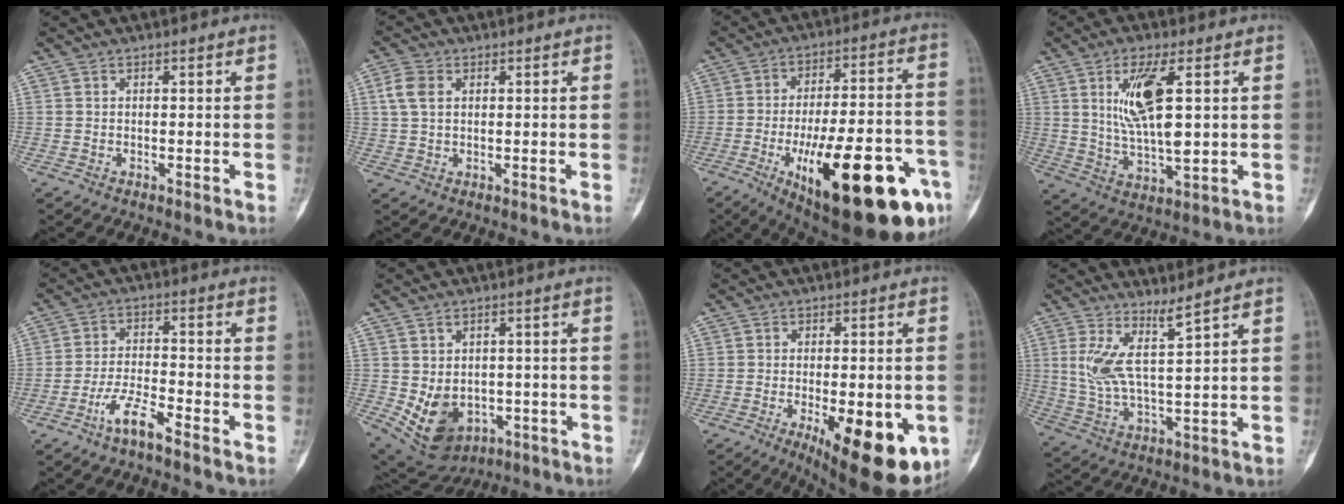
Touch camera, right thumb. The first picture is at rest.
{"total": 4.5, "force": [1.3, 3.1, 3.0], "torque": [-0.064, 0.008, 0.024]}
{"total": 30.5, "force": [-12.4, 10.1, 26.0], "torque": [-0.337, 0.033, -0.168]}
{"total": 12.3, "force": [3.2, 4.0, 11.2], "torque": [-0.213, -0.017, 0.066]}
{"total": 6.5, "force": [-4.5, 1.3, 4.4], "torque": [-0.094, 0.027, -0.089]}
{"total": 11.4, "force": [-3.0, 8.7, 6.8], "torque": [-0.094, 0.006, -0.022]}
{"total": 19.1, "force": [-7.2, 7.2, 16.2], "torque": [-0.182, -0.010, -0.085]}
{"total": 6.7, "force": [3.8, 0.2, 5.5], "torque": [-0.124, -0.042, 0.084]}